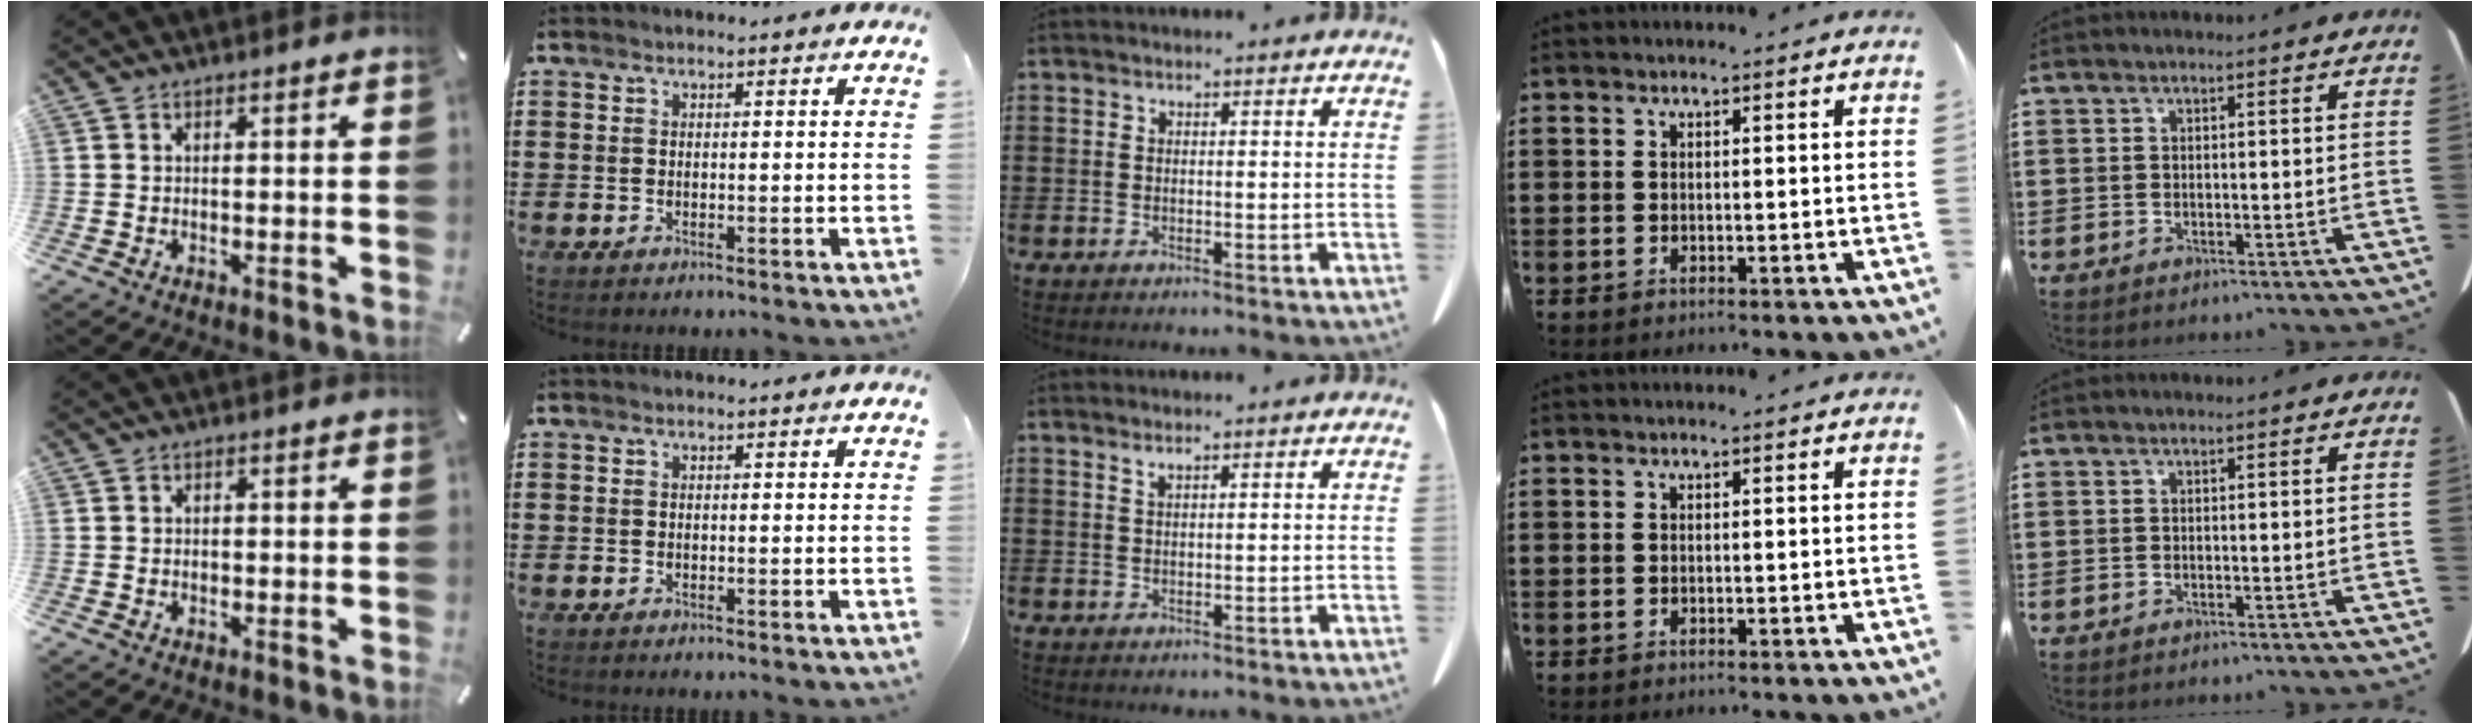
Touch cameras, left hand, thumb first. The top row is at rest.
{"thumb": {"total": 0.6, "force": [-0.1, 0.6, 0.2], "torque": [-0.002, 0.006, -0.004]}, "middle": {"total": 1.1, "force": [0.8, 0.1, 0.7], "torque": [-0.015, -0.002, 0.016]}}